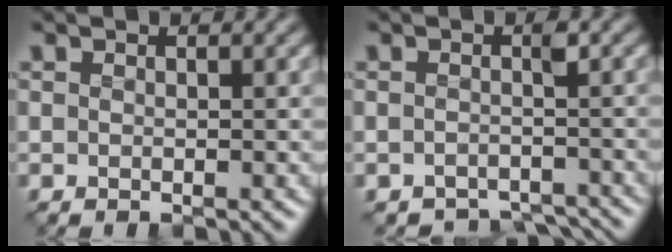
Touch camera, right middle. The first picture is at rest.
{"total": 3.3, "force": [-2.9, 1.1, 1.1], "torque": [-0.002, -0.012, -0.048]}